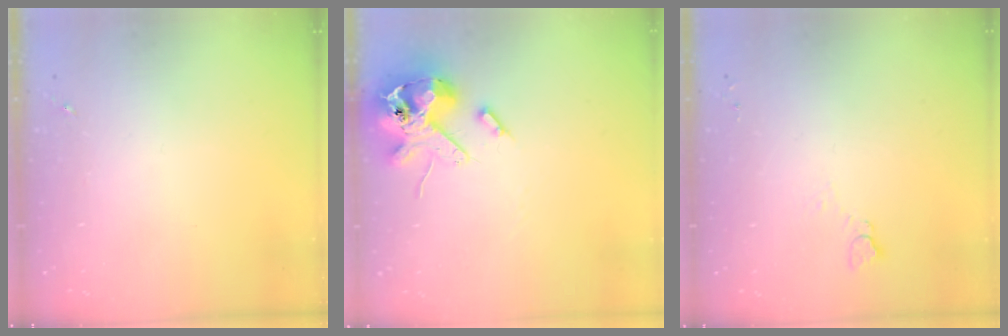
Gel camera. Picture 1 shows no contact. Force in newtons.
{"total": 13.7, "press": 13.5, "slide": 2.3}
{"total": 3.8, "press": 3.8, "slide": 0.3}